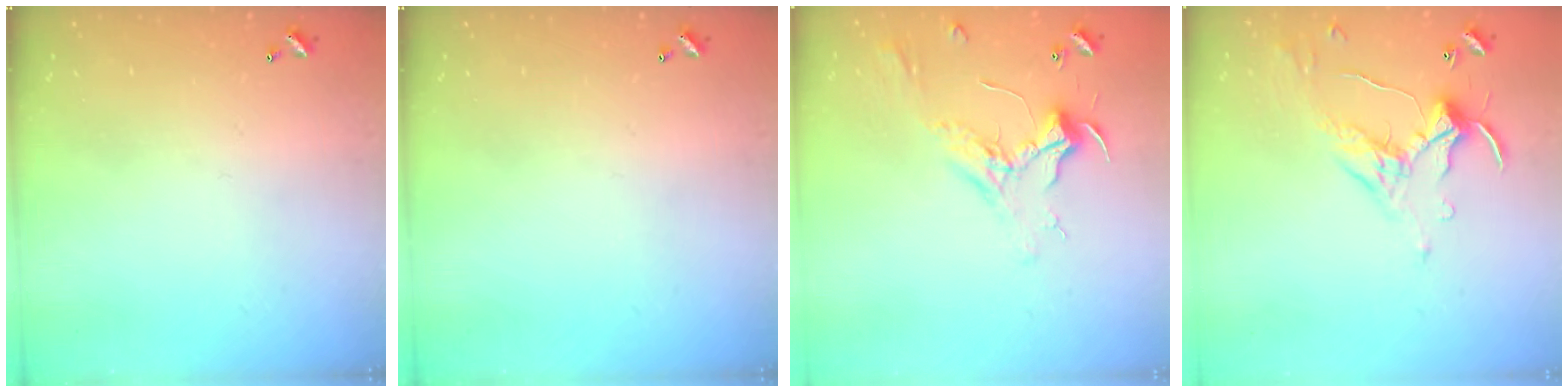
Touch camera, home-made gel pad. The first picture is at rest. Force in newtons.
{"total": 0.0}
{"total": 2.3, "press": 2.1, "slide": 0.9}
{"total": 1.7, "press": 1.5, "slide": 0.8}